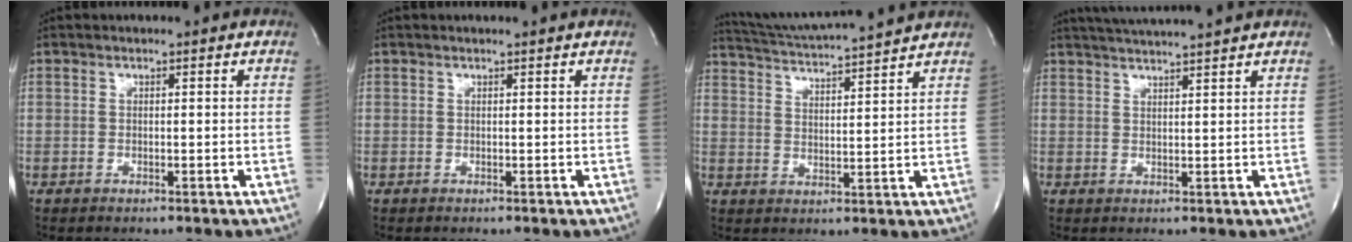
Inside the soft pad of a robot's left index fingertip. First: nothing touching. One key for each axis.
{"total": 1.4, "fx": 1.3, "fy": -0.2, "fz": 0.3, "tx": -0.010, "ty": 0.001, "tz": 0.016}
{"total": 13.7, "fx": 12.9, "fy": -1.0, "fz": 4.5, "tx": -0.091, "ty": 0.003, "tz": 0.196}
{"total": 8.4, "fx": 7.7, "fy": -1.2, "fz": 3.0, "tx": -0.054, "ty": 0.017, "tz": 0.113}